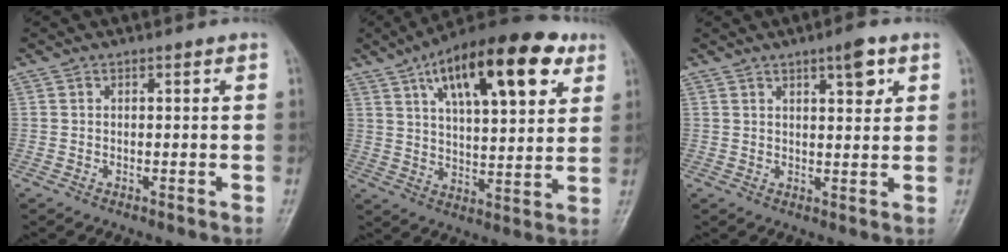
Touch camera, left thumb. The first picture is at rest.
{"total": 21.6, "force": [10.5, 8.4, 17.0], "torque": [-0.241, -0.016, 0.164]}
{"total": 5.1, "force": [2.7, 1.5, 4.0], "torque": [-0.049, -0.014, 0.040]}